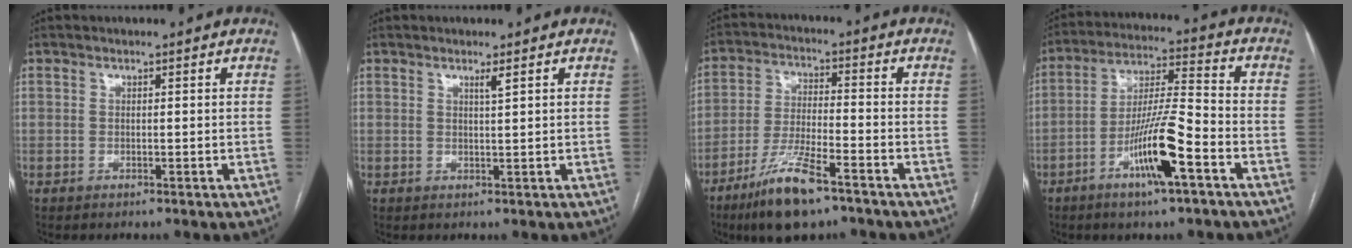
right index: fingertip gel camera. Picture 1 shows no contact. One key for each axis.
{"total": 1.3, "fx": 0.8, "fy": -0.2, "fz": 1.0, "tx": -0.022, "ty": -0.006, "tz": 0.015}
{"total": 11.4, "fx": -7.5, "fy": 2.1, "fz": 8.4, "tx": -0.170, "ty": -0.022, "tz": -0.135}
{"total": 12.0, "fx": -5.5, "fy": 0.8, "fz": 10.7, "tx": -0.201, "ty": -0.002, "tz": -0.101}